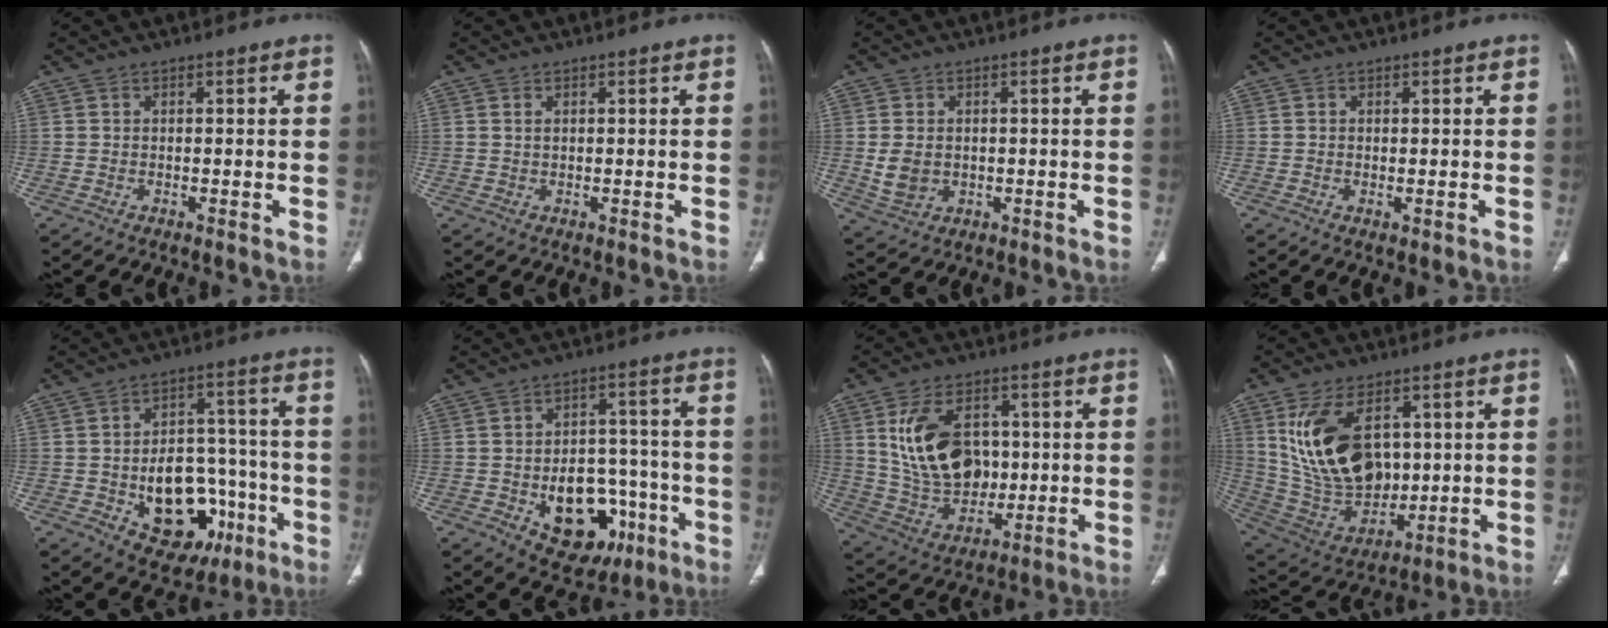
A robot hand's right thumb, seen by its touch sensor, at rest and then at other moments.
{"total": 0.7, "force": [0.3, 0.4, 0.6], "torque": [-0.014, 0.002, 0.008]}
{"total": 5.6, "force": [0.0, 4.3, 3.5], "torque": [-0.061, -0.004, 0.011]}
{"total": 1.1, "force": [-0.2, 0.4, 1.0], "torque": [-0.021, -0.005, -0.001]}
{"total": 18.4, "force": [-5.7, 12.6, 12.2], "torque": [-0.128, 0.046, -0.064]}
{"total": 16.7, "force": [-5.8, 11.4, 10.7], "torque": [-0.105, 0.042, -0.066]}
{"total": 16.6, "force": [2.7, 11.6, 11.6], "torque": [-0.174, -0.006, 0.065]}
{"total": 20.1, "force": [4.8, 12.8, 14.8], "torque": [-0.248, -0.020, 0.115]}